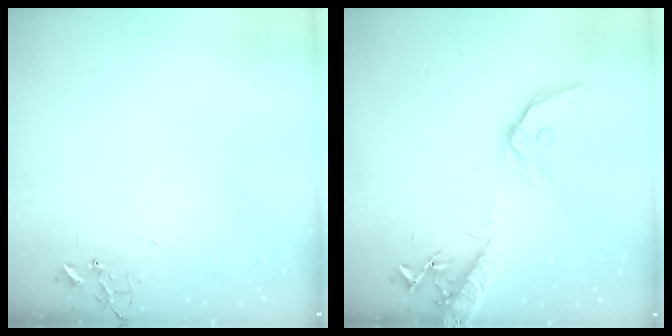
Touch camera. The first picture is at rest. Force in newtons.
{"total": 15.4, "press": 15.2, "slide": 2.8}